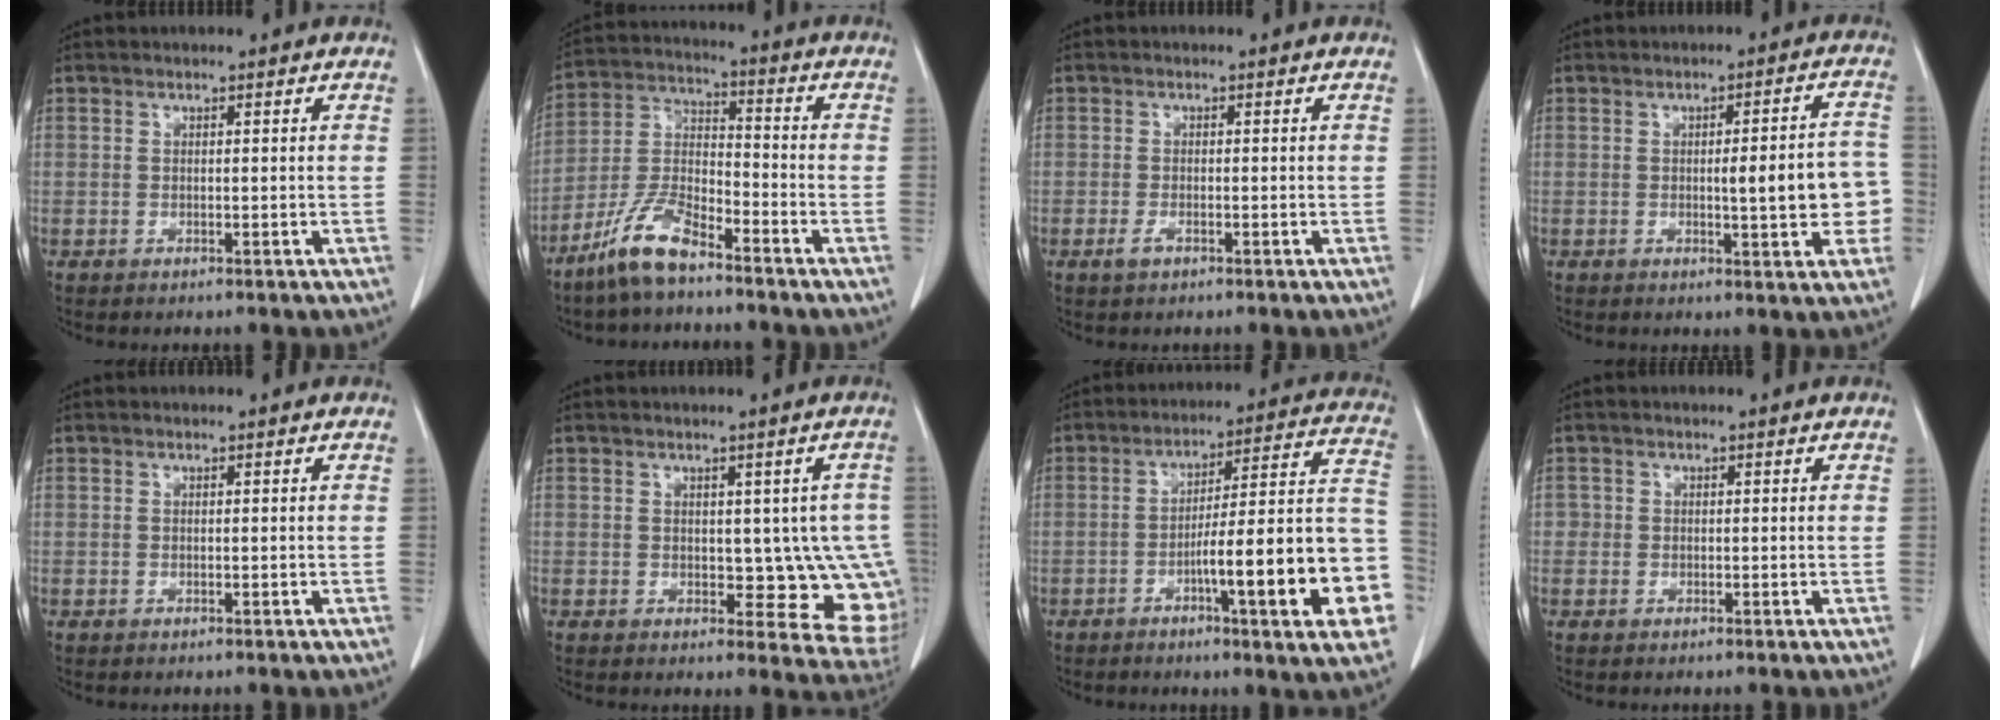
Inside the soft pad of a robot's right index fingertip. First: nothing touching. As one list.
[{"total": 9.7, "force": [-7.3, 2.3, 6.0], "torque": [-0.133, -0.007, -0.148]}, {"total": 1.5, "force": [-0.8, 0.6, 1.1], "torque": [-0.022, 0.000, -0.014]}, {"total": 8.4, "force": [-1.1, 1.7, 8.2], "torque": [-0.097, 0.017, -0.012]}, {"total": 0.0}, {"total": 8.7, "force": [-0.3, 4.8, 7.2], "torque": [-0.059, 0.005, 0.006]}, {"total": 19.1, "force": [-6.4, 1.8, 17.9], "torque": [-0.180, 0.025, -0.083]}, {"total": 0.9, "force": [-0.2, 0.8, 0.0], "torque": [0.008, 0.006, -0.006]}]